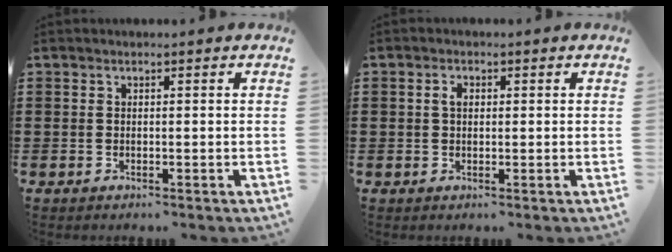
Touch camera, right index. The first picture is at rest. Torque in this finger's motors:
{"motor_torque": [0.24, -0.18, 0.06, 0.06]}